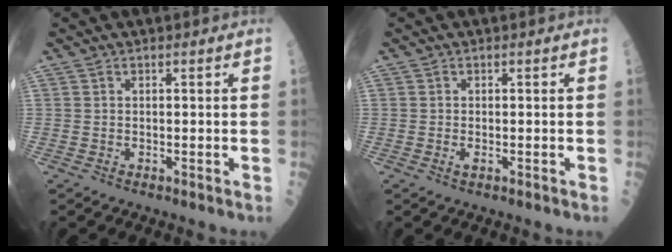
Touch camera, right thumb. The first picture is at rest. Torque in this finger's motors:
{"motor_torque": [-0.09, 0.02, -0.06, -0.05, 0.06]}